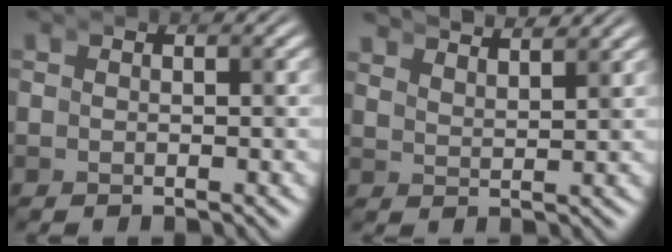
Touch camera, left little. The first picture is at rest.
{"total": 3.2, "force": [3.0, 0.5, 0.9], "torque": [-0.022, 0.003, 0.048]}